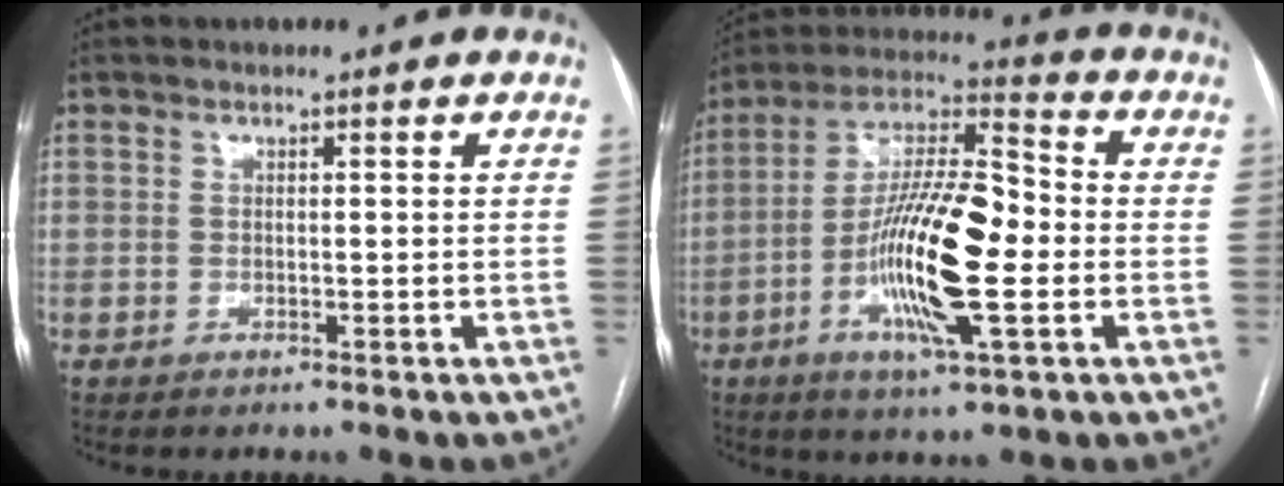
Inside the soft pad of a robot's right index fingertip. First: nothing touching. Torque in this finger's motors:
{"motor_torque": [2.14, 0.00, 1.04, 0.21]}